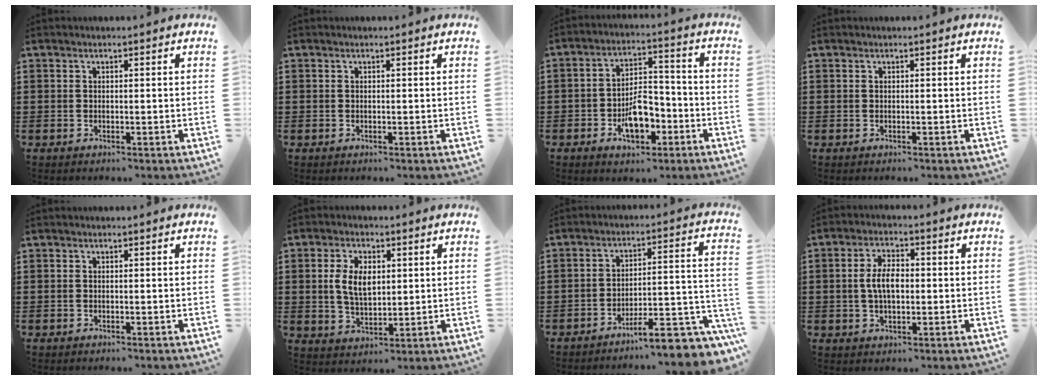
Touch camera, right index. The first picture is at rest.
{"total": 0.0}
{"total": 7.6, "force": [-3.3, 4.1, 5.5], "torque": [-0.086, 0.009, -0.058]}
{"total": 0.0}
{"total": 0.0}
{"total": 6.1, "force": [1.0, 3.6, 4.9], "torque": [-0.103, 0.009, 0.011]}
{"total": 8.6, "force": [-7.0, 1.4, 4.8], "torque": [-0.066, 0.005, -0.130]}
{"total": 5.5, "force": [-0.1, 2.8, 4.7], "torque": [-0.105, 0.004, -0.008]}